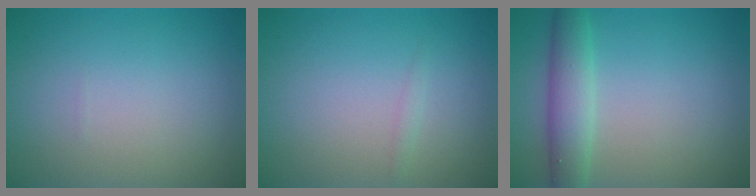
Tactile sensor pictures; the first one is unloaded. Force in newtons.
{"total": 0.6, "press": 0.6, "slide": 0.0}
{"total": 3.8, "press": 3.8, "slide": 0.1}